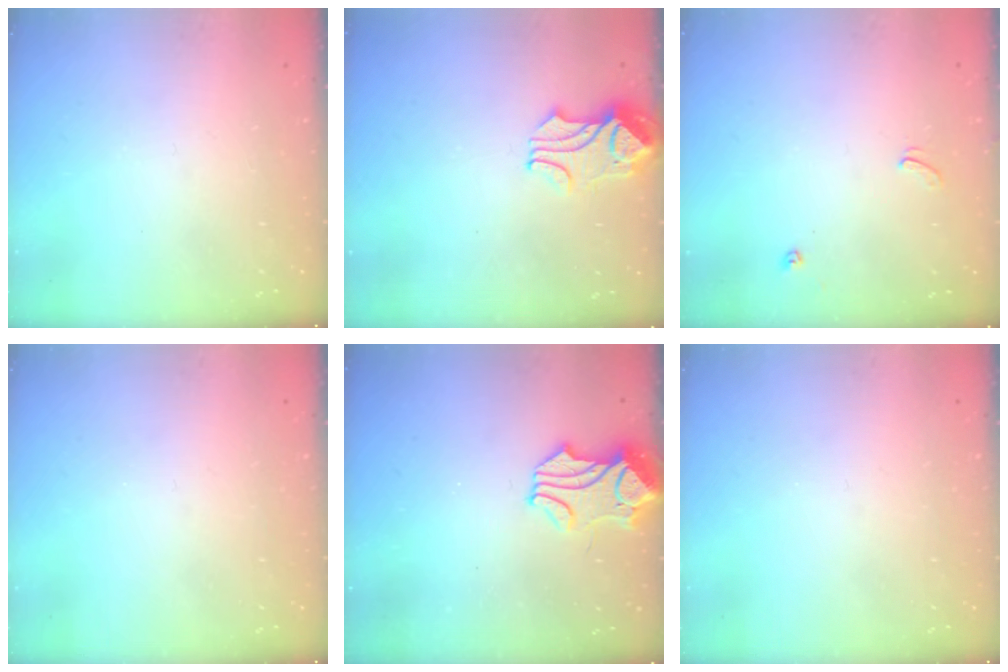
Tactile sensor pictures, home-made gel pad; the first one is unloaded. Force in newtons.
{"total": 2.2, "press": 2.1, "slide": 0.7}
{"total": 1.7, "press": 1.7, "slide": 0.5}
{"total": 0.0}
{"total": 1.7, "press": 1.4, "slide": 1.0}
{"total": 0.0}